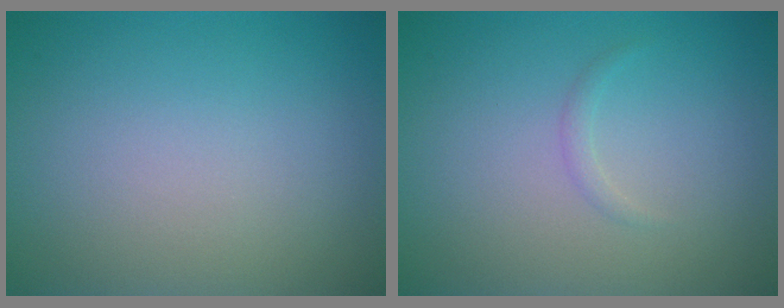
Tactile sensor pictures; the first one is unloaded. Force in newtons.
{"total": 0.7, "press": 0.7, "slide": 0.1}